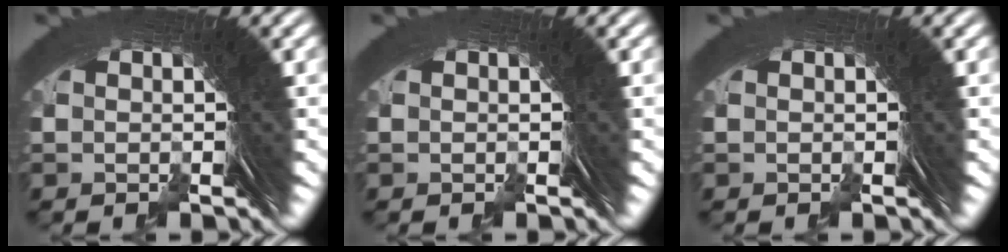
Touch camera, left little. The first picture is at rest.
{"total": 0.0}
{"total": 0.0}